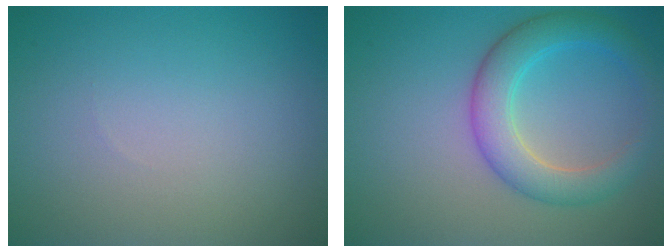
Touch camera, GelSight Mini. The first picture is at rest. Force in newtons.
{"total": 4.8, "press": 4.8, "slide": 0.1}